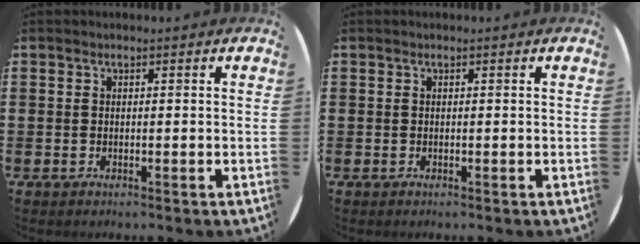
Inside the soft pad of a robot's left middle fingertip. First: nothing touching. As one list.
[{"total": 0.0}]